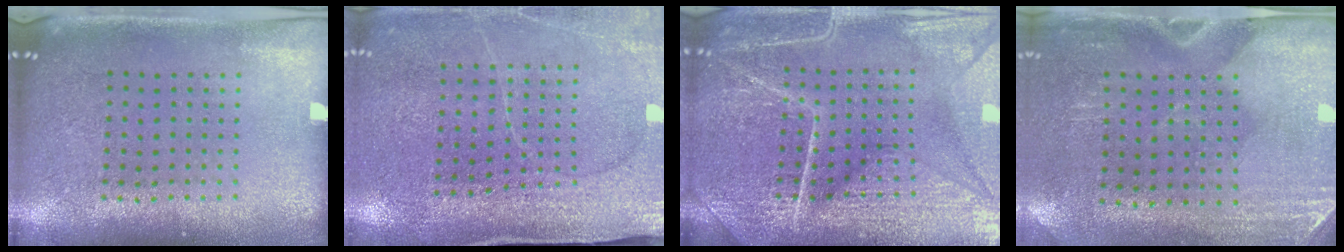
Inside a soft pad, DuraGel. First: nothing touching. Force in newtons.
{"total": 3.0, "press": 3.0, "slide": 0.2}
{"total": 7.2, "press": 7.1, "slide": 0.9}
{"total": 2.9, "press": 2.5, "slide": 1.4}